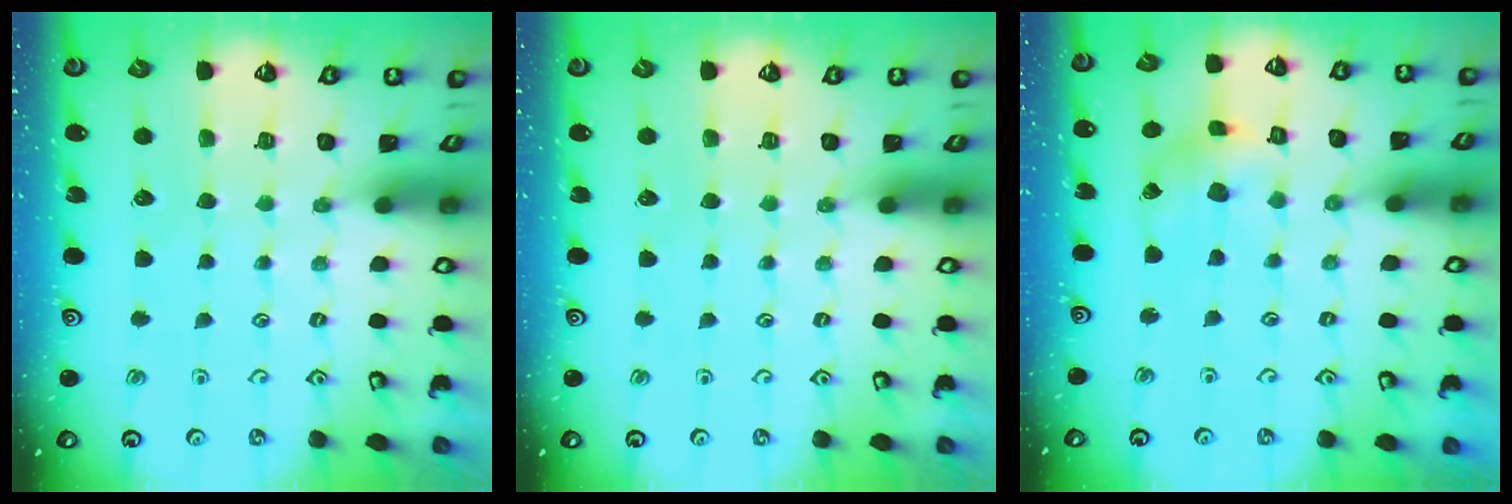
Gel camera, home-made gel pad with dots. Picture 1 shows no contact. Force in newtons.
{"total": 0.0}
{"total": 7.7, "press": 7.7, "slide": 0.9}